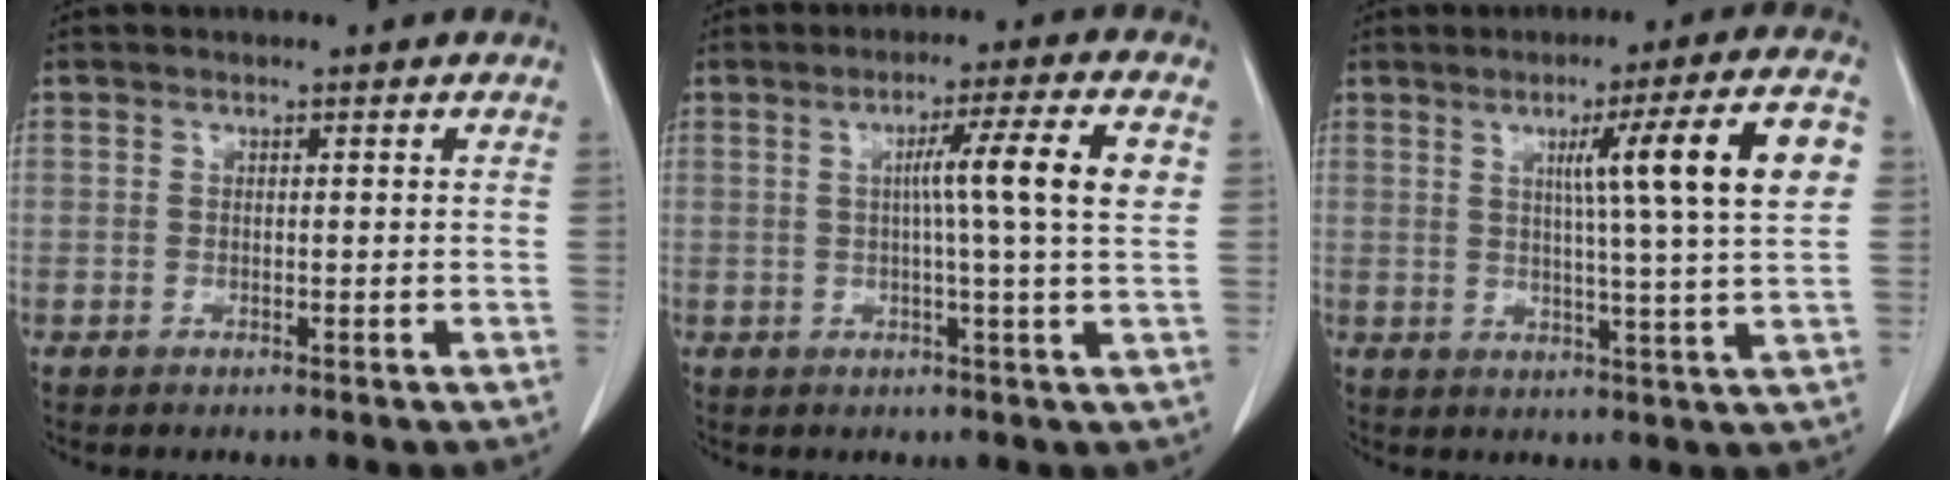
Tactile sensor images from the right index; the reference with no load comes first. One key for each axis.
{"total": 8.5, "fx": 1.5, "fy": -1.2, "fz": 8.3, "tx": -0.126, "ty": 0.006, "tz": 0.023}
{"total": 12.7, "fx": 3.1, "fy": -1.3, "fz": 12.2, "tx": -0.176, "ty": 0.007, "tz": 0.043}